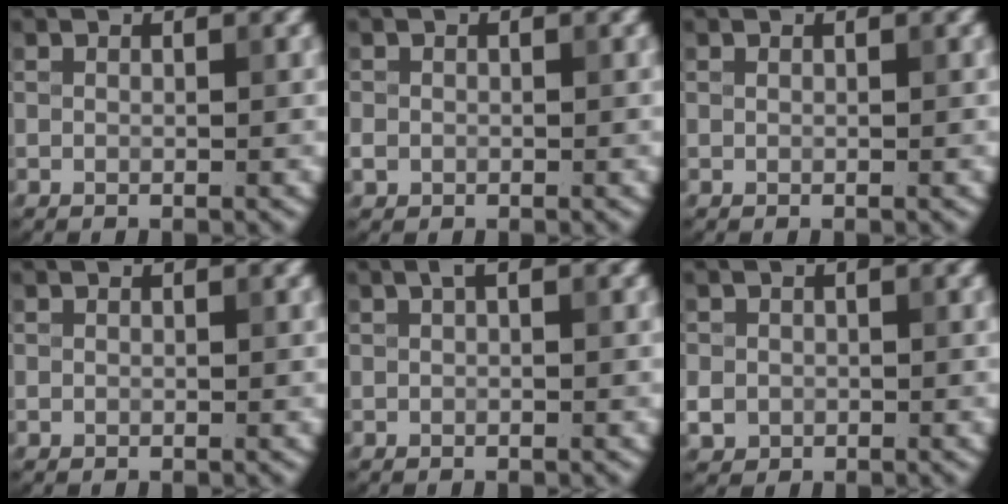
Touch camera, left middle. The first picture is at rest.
{"total": 0.7, "force": [-0.5, 0.6, 0.0], "torque": [0.001, 0.004, -0.001]}
{"total": 0.0}
{"total": 0.0}
{"total": 0.6, "force": [0.0, 0.2, 0.6], "torque": [-0.010, 0.006, 0.005]}
{"total": 1.5, "force": [-0.8, 1.2, 0.2], "torque": [-0.002, 0.000, -0.007]}